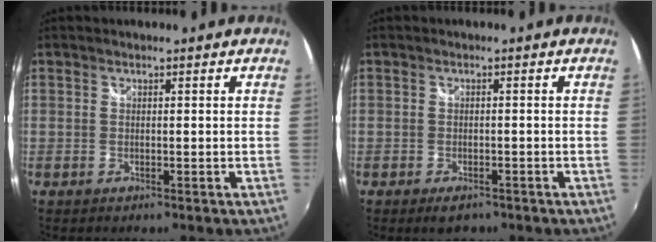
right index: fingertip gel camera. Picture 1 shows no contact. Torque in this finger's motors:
{"motor_torque": [0.21, -0.18, 0.16, 0.02]}